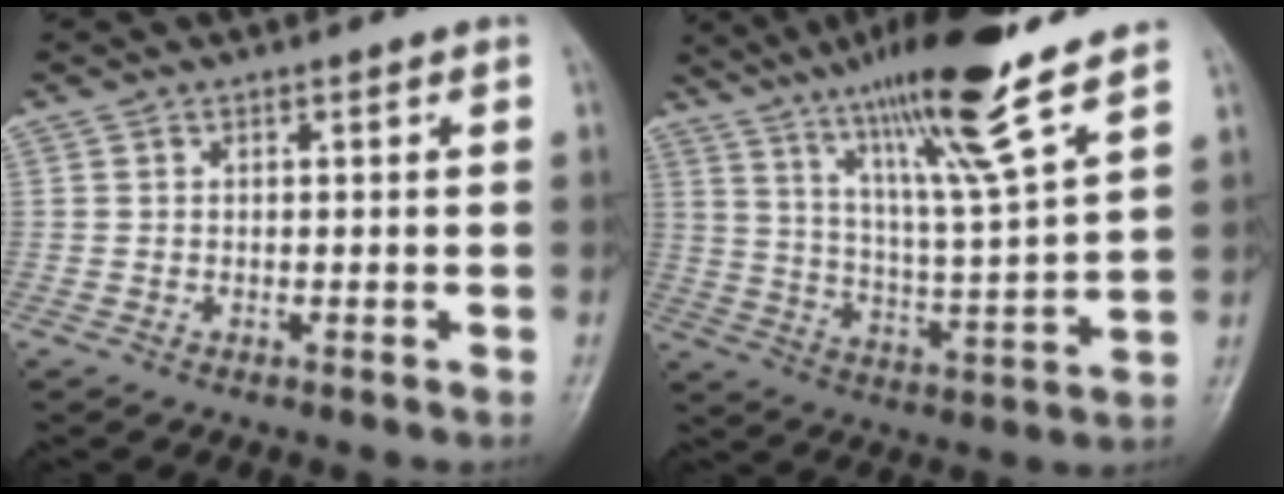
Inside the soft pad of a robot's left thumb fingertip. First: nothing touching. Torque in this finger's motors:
{"motor_torque": [1.49, -0.26, 1.46, -1.31, 0.49]}